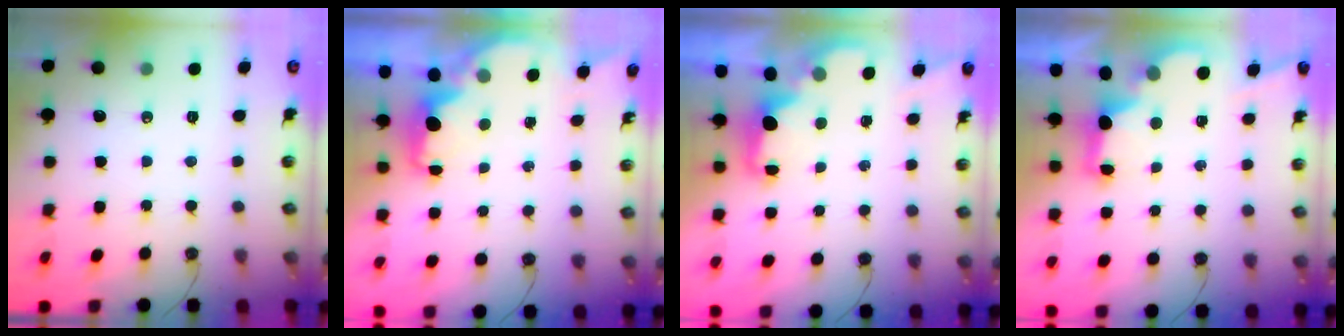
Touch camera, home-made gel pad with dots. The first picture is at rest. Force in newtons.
{"total": 2.1, "press": 2.0, "slide": 0.5}
{"total": 2.0, "press": 1.9, "slide": 0.8}
{"total": 2.7, "press": 2.6, "slide": 0.9}